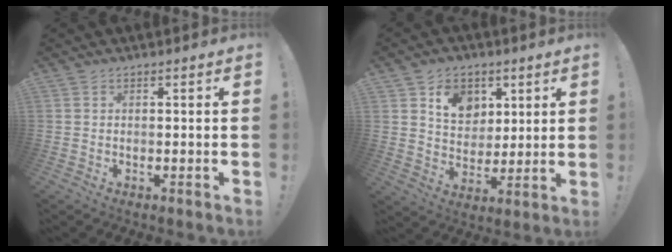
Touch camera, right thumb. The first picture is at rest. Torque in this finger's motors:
{"motor_torque": [1.12, 1.39, 0.54, 0.28, 0.01]}